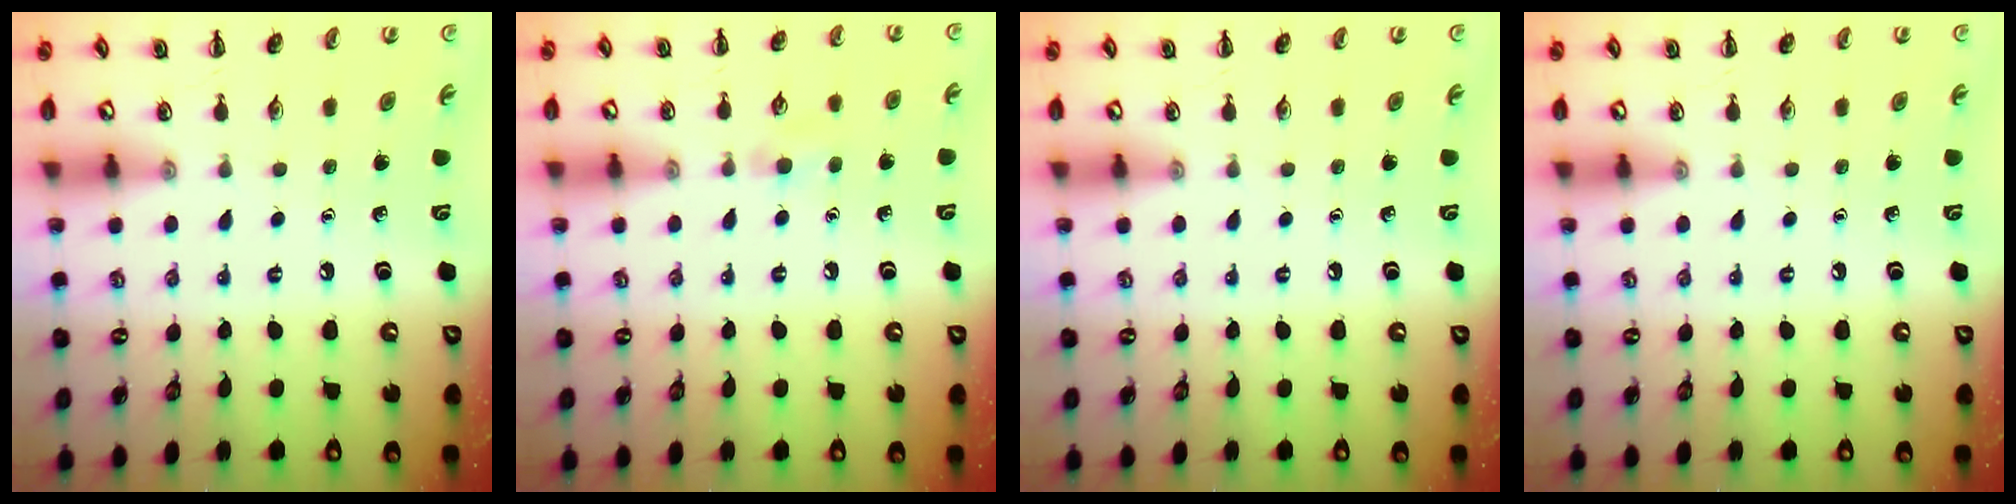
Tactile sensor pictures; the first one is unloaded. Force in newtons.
{"total": 5.3, "press": 5.0, "slide": 1.9}
{"total": 0.0}
{"total": 0.0}